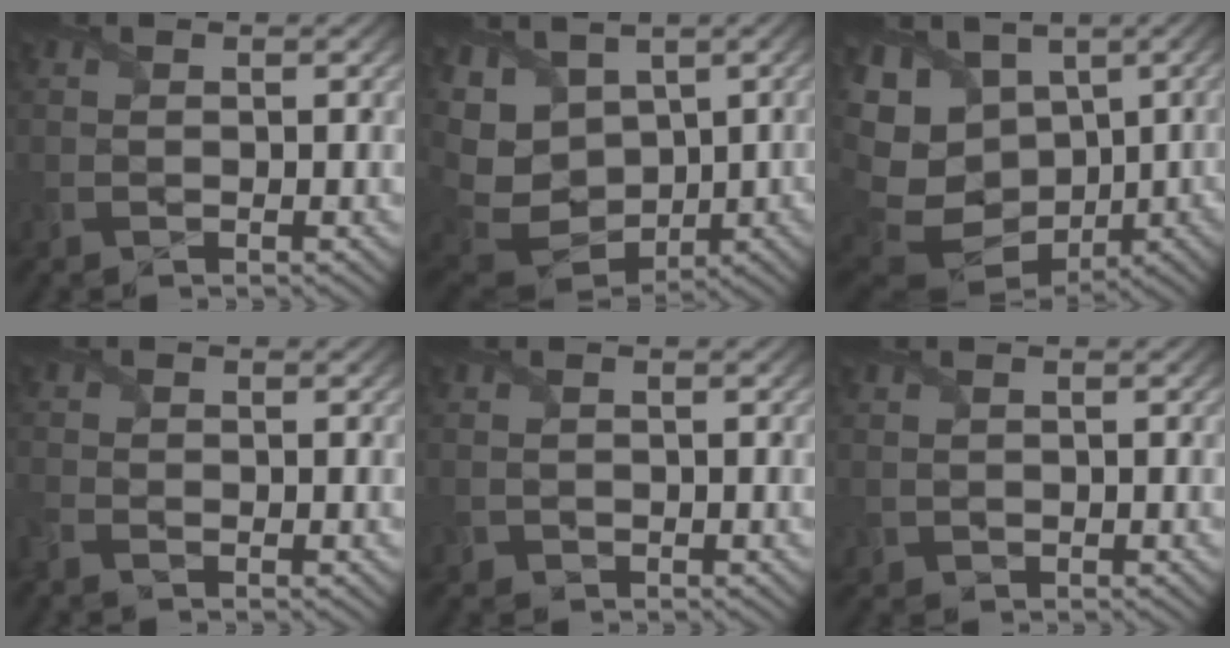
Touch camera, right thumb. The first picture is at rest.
{"total": 12.1, "force": [2.1, 9.5, 7.3], "torque": [-0.217, -0.025, 0.077]}
{"total": 17.5, "force": [0.0, 14.1, 10.4], "torque": [-0.285, -0.033, 0.024]}
{"total": 2.0, "force": [-1.3, 1.1, 1.0], "torque": [-0.035, -0.004, -0.039]}
{"total": 0.7, "force": [-0.1, 0.6, -0.3], "torque": [0.012, -0.002, -0.006]}
{"total": 1.0, "force": [0.5, 0.9, -0.2], "torque": [0.000, -0.002, 0.006]}